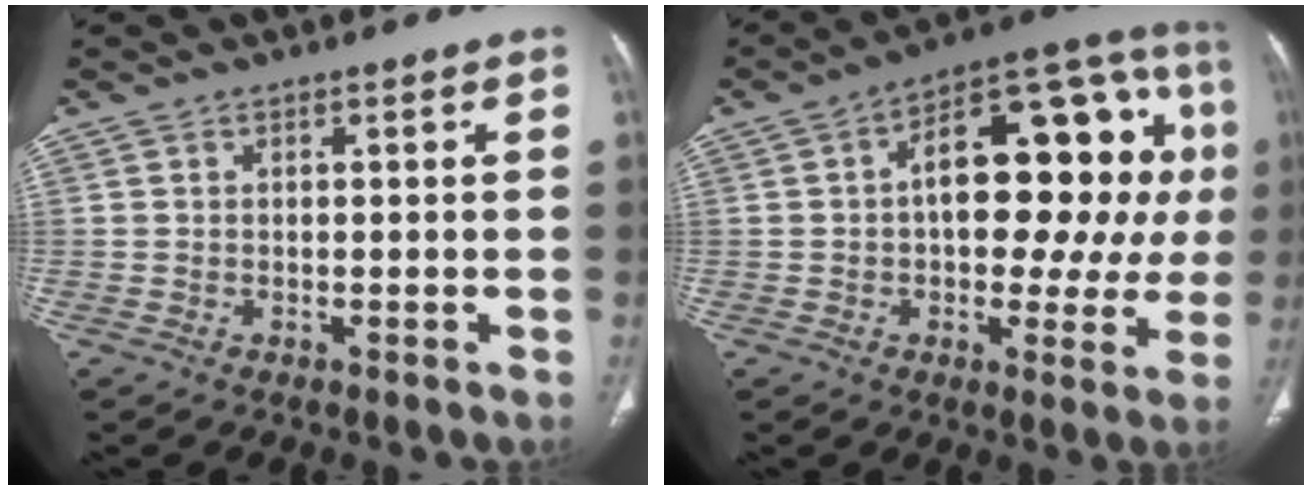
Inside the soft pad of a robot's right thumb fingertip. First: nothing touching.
{"total": 23.9, "force": [2.5, 11.8, 20.7], "torque": [-0.248, 0.044, 0.028]}